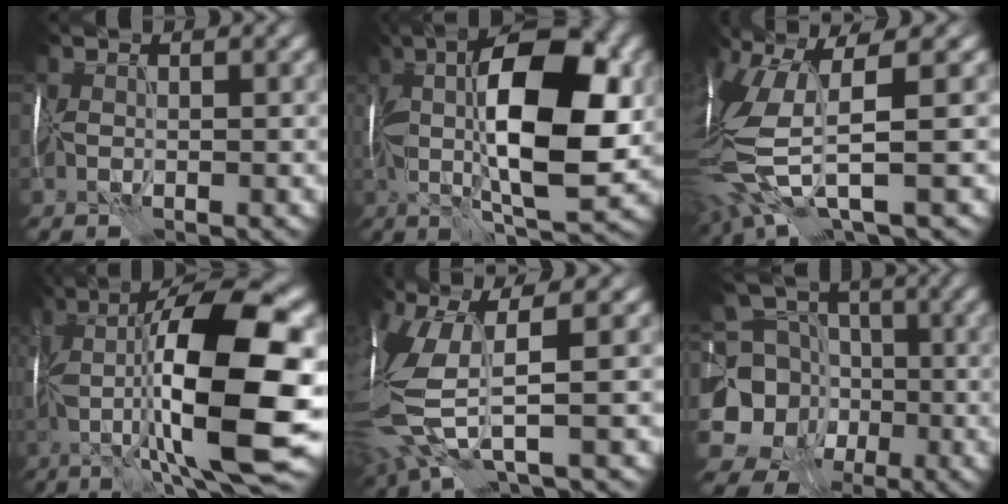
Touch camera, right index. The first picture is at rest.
{"total": 13.3, "force": [1.7, 4.8, 12.3], "torque": [-0.199, 0.008, 0.029]}
{"total": 10.6, "force": [-1.0, 3.5, 10.0], "torque": [-0.247, -0.021, -0.010]}
{"total": 15.7, "force": [-0.8, 3.7, 15.2], "torque": [-0.243, 0.020, -0.009]}
{"total": 9.5, "force": [-0.6, 3.4, 8.8], "torque": [-0.231, -0.020, -0.004]}
{"total": 12.3, "force": [-2.5, 10.7, 5.5], "torque": [-0.133, -0.012, -0.057]}